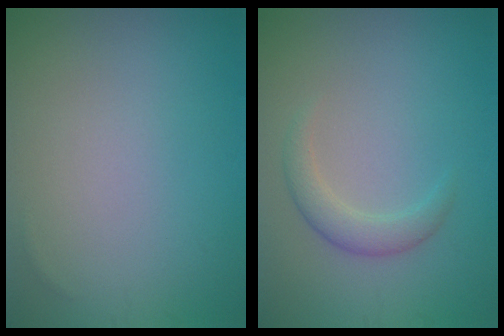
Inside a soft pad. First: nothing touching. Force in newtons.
{"total": 2.2, "press": 2.2, "slide": 0.1}